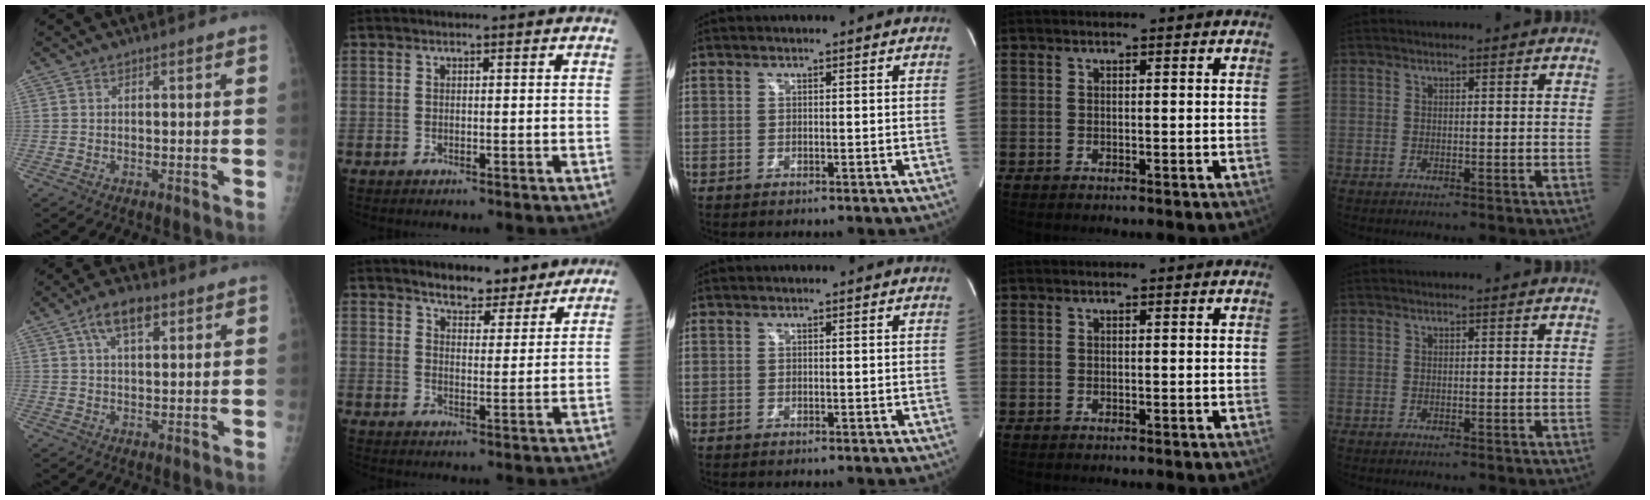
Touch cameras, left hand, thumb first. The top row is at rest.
{"thumb": {"total": 6.5, "force": [3.2, 3.0, 4.8], "torque": [-0.076, 0.001, 0.053]}, "index": {"total": 7.0, "force": [6.3, 2.4, 2.0], "torque": [-0.024, 0.004, 0.086]}}